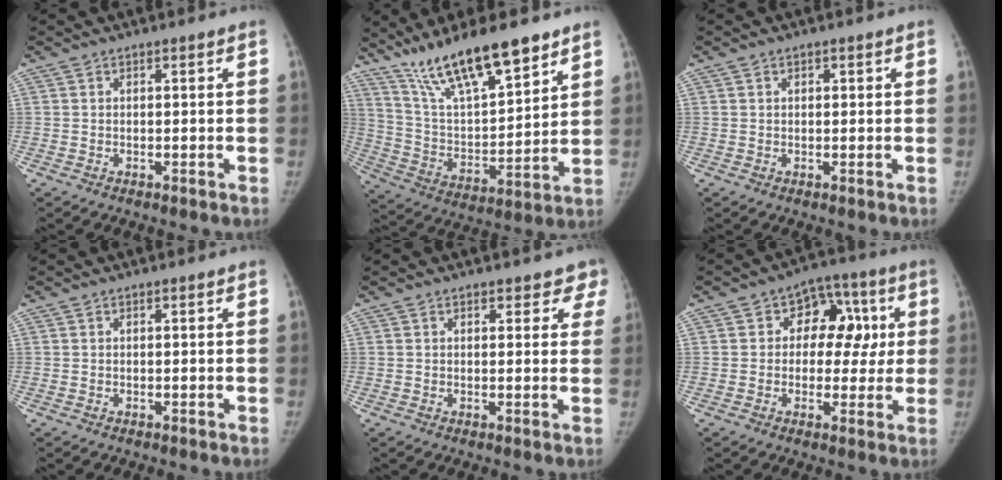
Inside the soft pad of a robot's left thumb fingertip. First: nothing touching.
{"total": 19.7, "force": [14.2, 5.2, 12.7], "torque": [-0.197, -0.060, 0.260]}
{"total": 0.7, "force": [0.3, 0.6, 0.2], "torque": [0.005, -0.001, 0.003]}
{"total": 0.0}
{"total": 4.2, "force": [3.4, 2.3, 0.8], "torque": [0.038, -0.014, 0.025]}
{"total": 11.2, "force": [1.7, 8.2, 7.4], "torque": [-0.038, 0.023, 0.017]}